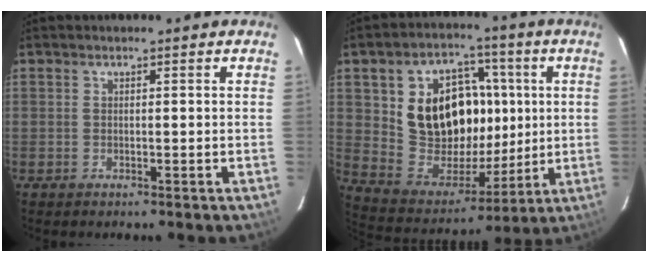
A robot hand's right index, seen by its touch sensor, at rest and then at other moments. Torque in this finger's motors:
{"motor_torque": [1.36, 0.78, 0.40, 0.16]}